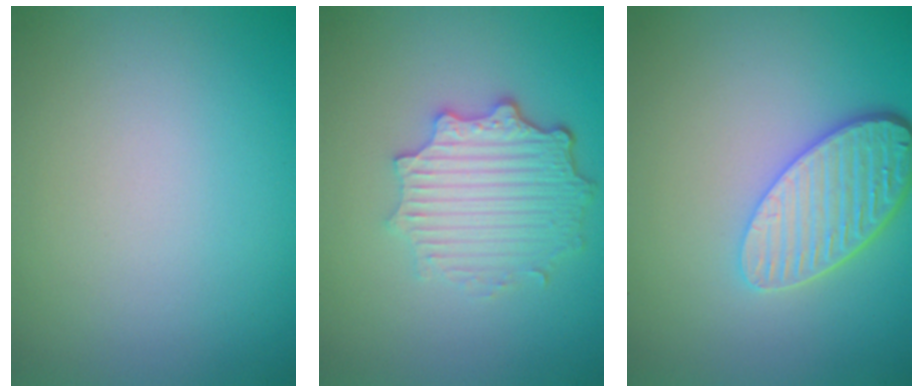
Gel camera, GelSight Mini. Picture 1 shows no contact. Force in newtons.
{"total": 4.5, "press": 3.6, "slide": 2.7}
{"total": 5.0, "press": 3.9, "slide": 3.2}